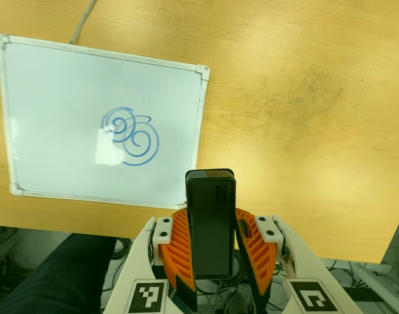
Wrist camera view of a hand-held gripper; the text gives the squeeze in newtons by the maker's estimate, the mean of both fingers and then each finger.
{"total": 6.6, "left": 6.1, "right": 7.1}